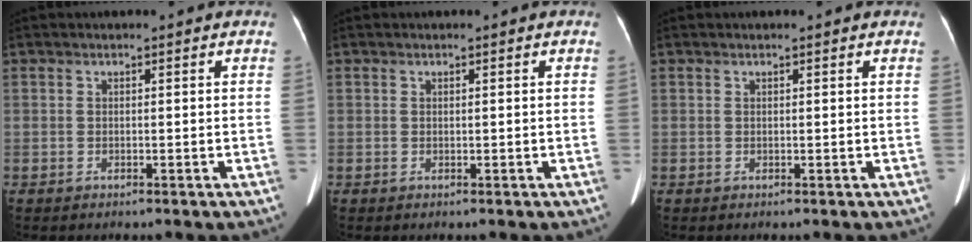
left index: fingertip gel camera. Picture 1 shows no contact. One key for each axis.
{"total": 0.0}
{"total": 0.8, "fx": 0.7, "fy": 0.0, "fz": 0.3, "tx": -0.007, "ty": 0.005, "tz": 0.010}